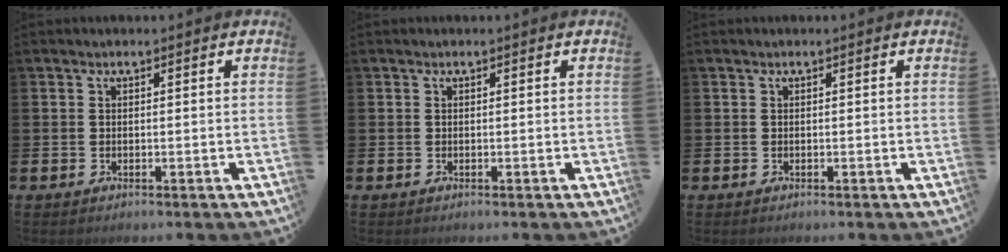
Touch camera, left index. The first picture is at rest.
{"total": 0.0}
{"total": 0.0}